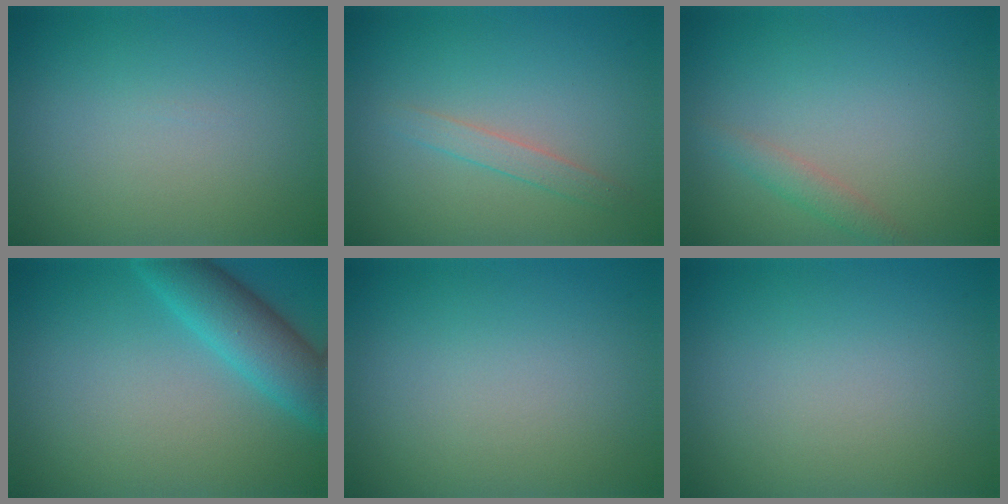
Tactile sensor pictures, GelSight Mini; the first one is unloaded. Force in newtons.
{"total": 1.4, "press": 1.3, "slide": 0.1}
{"total": 1.5, "press": 1.5, "slide": 0.1}
{"total": 4.9, "press": 4.9, "slide": 0.3}
{"total": 0.0}
{"total": 0.0}